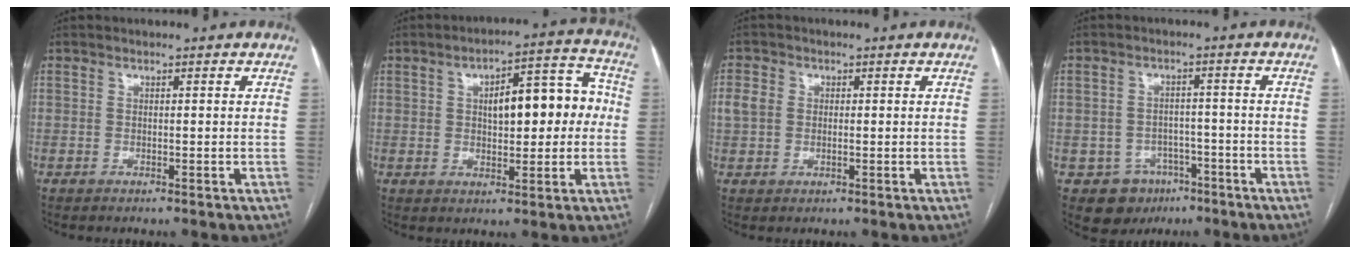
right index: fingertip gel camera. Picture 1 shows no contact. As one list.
[{"total": 11.0, "force": [0.9, 4.4, 10.0], "torque": [-0.134, 0.041, 0.019]}, {"total": 3.3, "force": [0.3, 2.7, 1.9], "torque": [-0.053, 0.014, 0.006]}, {"total": 6.5, "force": [-3.4, 5.4, 0.9], "torque": [-0.008, 0.013, -0.041]}]